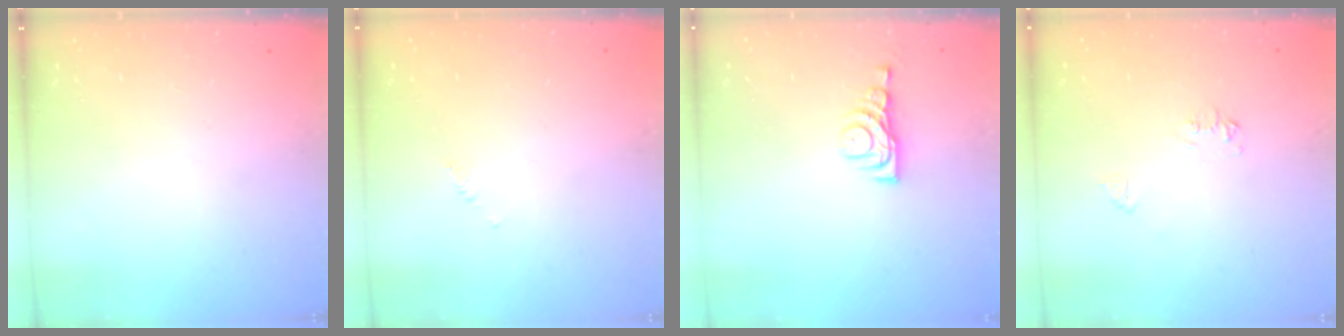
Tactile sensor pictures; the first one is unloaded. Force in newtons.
{"total": 1.7, "press": 1.7, "slide": 0.3}
{"total": 5.0, "press": 4.9, "slide": 0.7}
{"total": 5.0, "press": 5.0, "slide": 0.6}